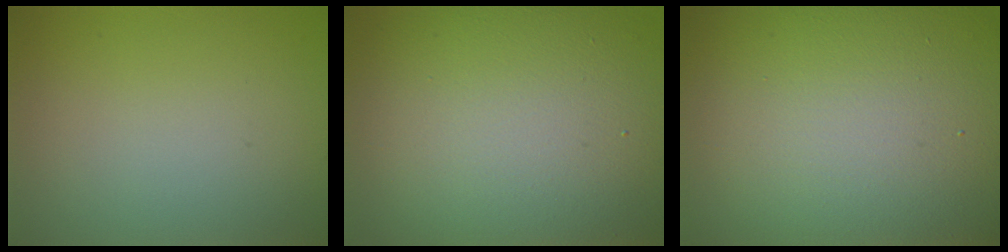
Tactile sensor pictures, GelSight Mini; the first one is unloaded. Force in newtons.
{"total": 16.3, "press": 16.2, "slide": 1.2}
{"total": 25.8, "press": 25.7, "slide": 1.5}